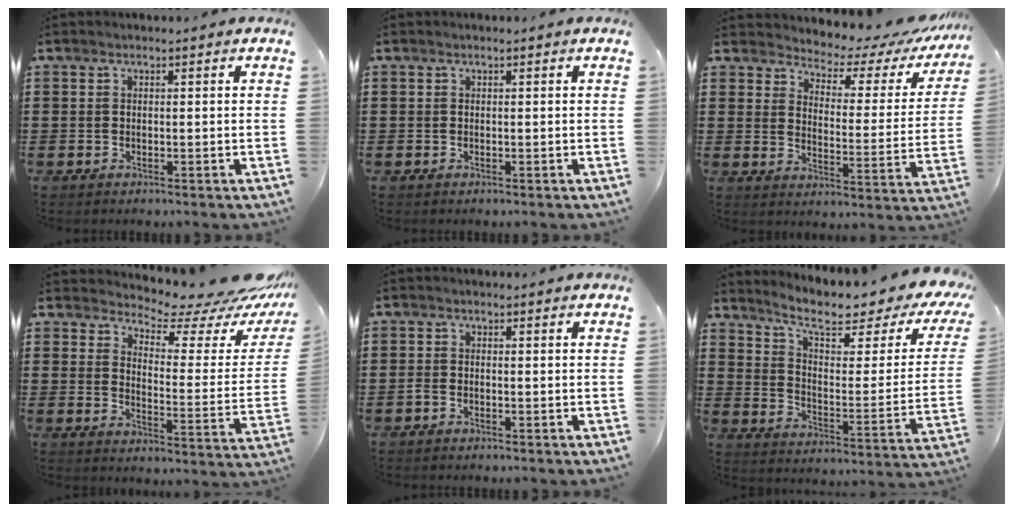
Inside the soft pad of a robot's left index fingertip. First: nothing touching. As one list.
[{"total": 0.0}, {"total": 3.8, "force": [3.5, 1.1, 0.9], "torque": [-0.034, -0.035, 0.052]}, {"total": 6.8, "force": [6.3, 0.9, 2.3], "torque": [-0.052, -0.055, 0.104]}, {"total": 1.0, "force": [-0.7, 0.3, 0.7], "torque": [-0.016, -0.003, -0.012]}, {"total": 7.9, "force": [5.9, 1.7, 5.0], "torque": [-0.098, -0.044, 0.090]}]